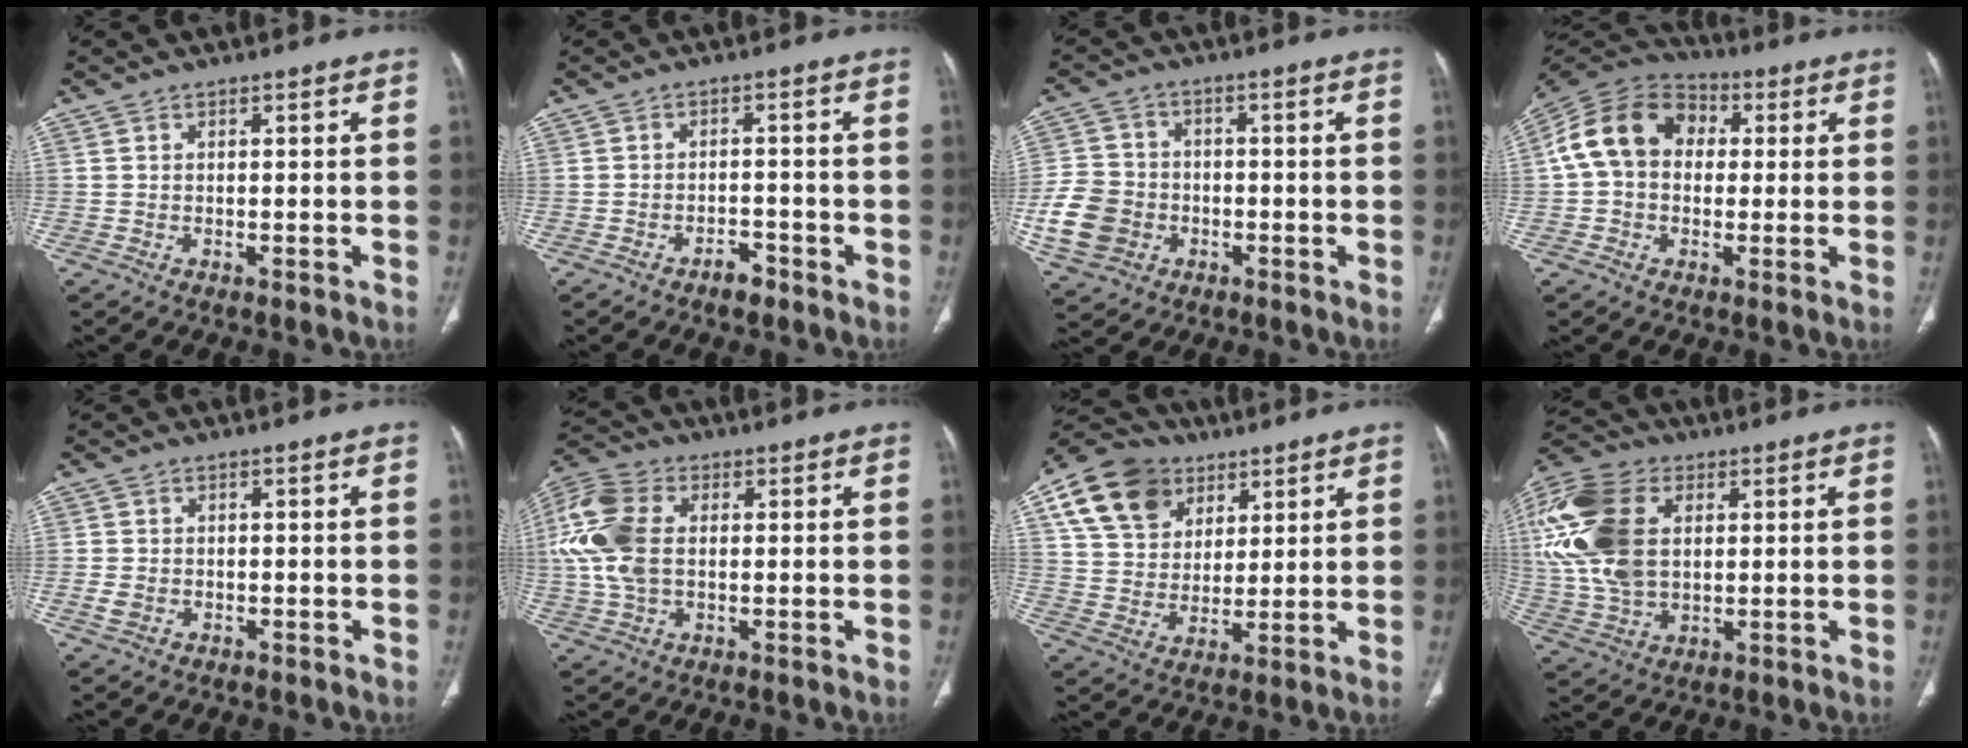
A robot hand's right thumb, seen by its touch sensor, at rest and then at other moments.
{"total": 2.8, "force": [-2.1, 1.3, 1.3], "torque": [-0.019, 0.013, -0.032]}
{"total": 11.1, "force": [-3.0, 9.3, 5.1], "torque": [-0.090, 0.014, -0.054]}
{"total": 14.3, "force": [1.9, 11.0, 8.9], "torque": [-0.151, 0.036, 0.022]}
{"total": 2.4, "force": [-0.7, 1.9, 1.3], "torque": [-0.024, 0.003, -0.009]}
{"total": 13.1, "force": [1.3, 8.5, 9.9], "torque": [-0.225, 0.017, 0.023]}
{"total": 16.1, "force": [7.8, 12.0, 7.5], "torque": [-0.120, -0.003, 0.142]}
{"total": 22.7, "force": [5.2, 15.0, 16.2], "torque": [-0.377, 0.010, 0.099]}